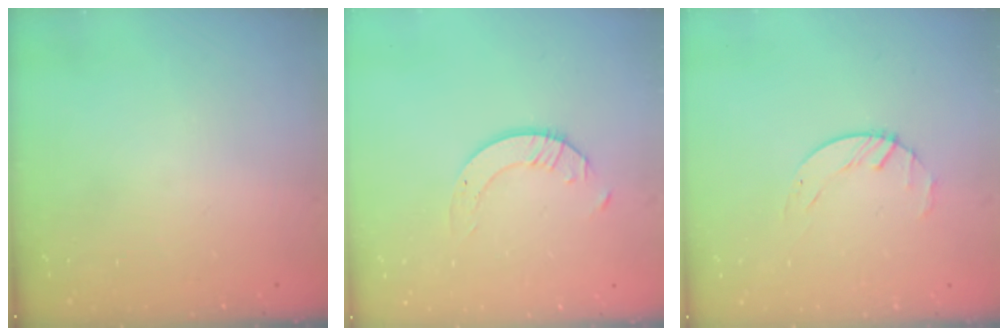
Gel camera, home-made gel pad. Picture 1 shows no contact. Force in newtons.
{"total": 2.3, "press": 2.3, "slide": 0.2}
{"total": 1.6, "press": 1.6, "slide": 0.3}